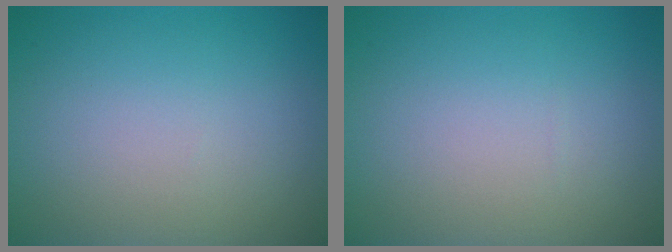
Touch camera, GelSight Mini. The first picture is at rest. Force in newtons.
{"total": 0.0}